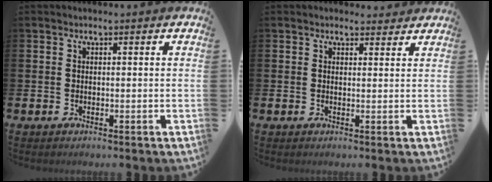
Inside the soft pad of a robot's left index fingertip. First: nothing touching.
{"total": 1.6, "force": [1.5, 0.6, 0.1], "torque": [0.009, -0.003, 0.025]}